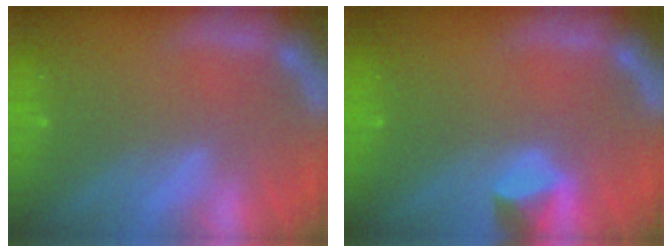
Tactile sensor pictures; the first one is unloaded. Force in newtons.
{"total": 1.9}